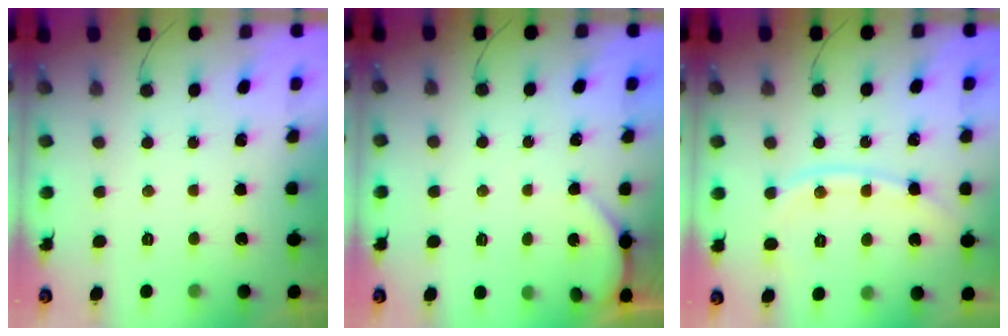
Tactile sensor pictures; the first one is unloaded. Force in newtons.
{"total": 1.8, "press": 1.8, "slide": 0.2}
{"total": 8.7, "press": 8.7, "slide": 0.5}